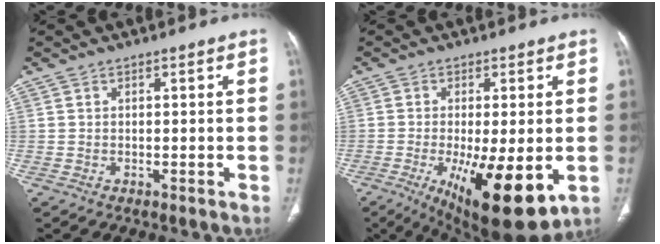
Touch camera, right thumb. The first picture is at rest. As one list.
[{"total": 16.2, "force": [-4.8, 5.1, 14.6], "torque": [-0.210, -0.025, -0.056]}]